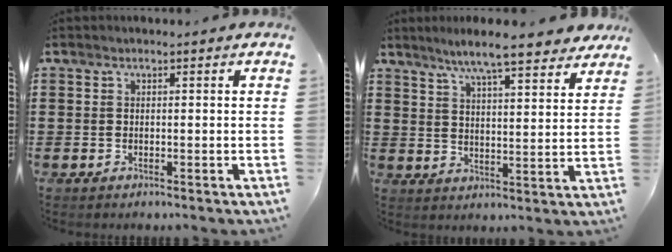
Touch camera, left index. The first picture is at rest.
{"total": 7.9, "force": [6.8, 0.3, 3.9], "torque": [-0.087, -0.024, 0.119]}